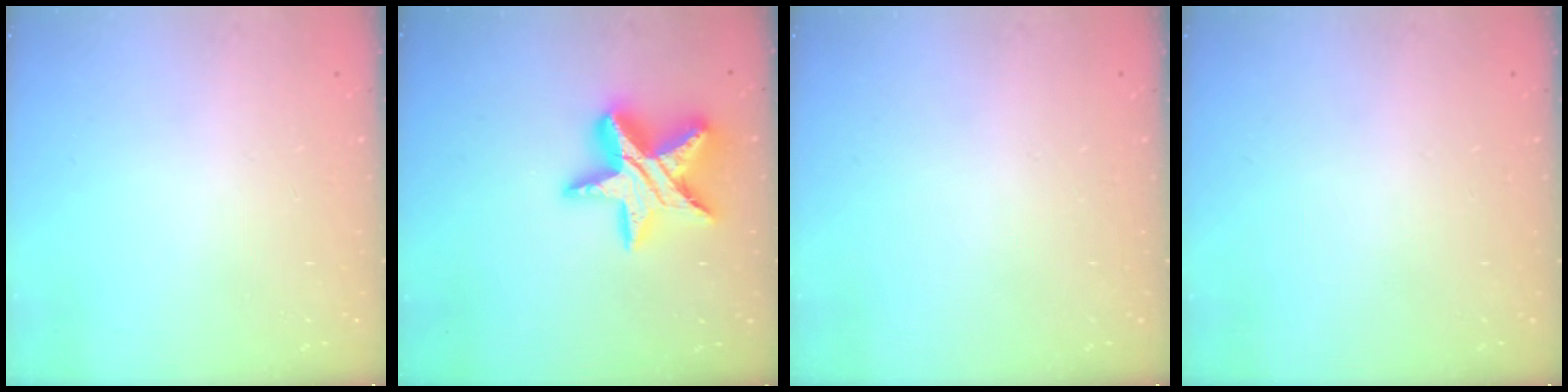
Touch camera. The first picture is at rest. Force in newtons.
{"total": 19.6, "press": 19.6, "slide": 1.3}
{"total": 0.0}
{"total": 0.0}